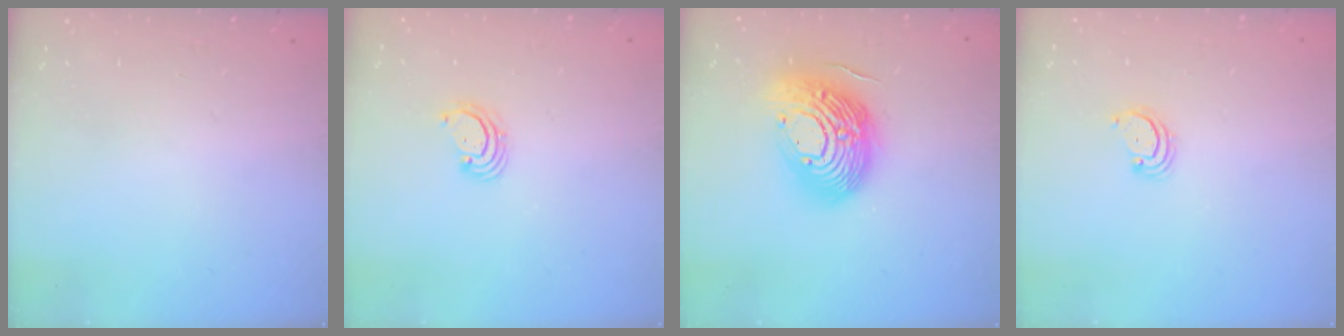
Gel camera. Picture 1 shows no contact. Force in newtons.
{"total": 2.8, "press": 2.8, "slide": 0.3}
{"total": 20.9, "press": 20.8, "slide": 1.8}
{"total": 2.5, "press": 2.5, "slide": 0.3}